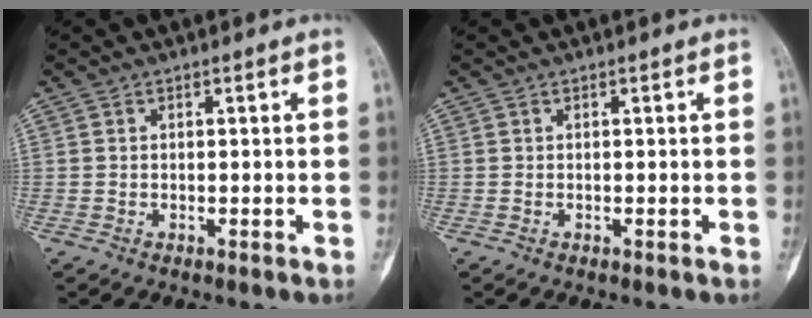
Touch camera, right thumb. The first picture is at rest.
{"total": 0.0}